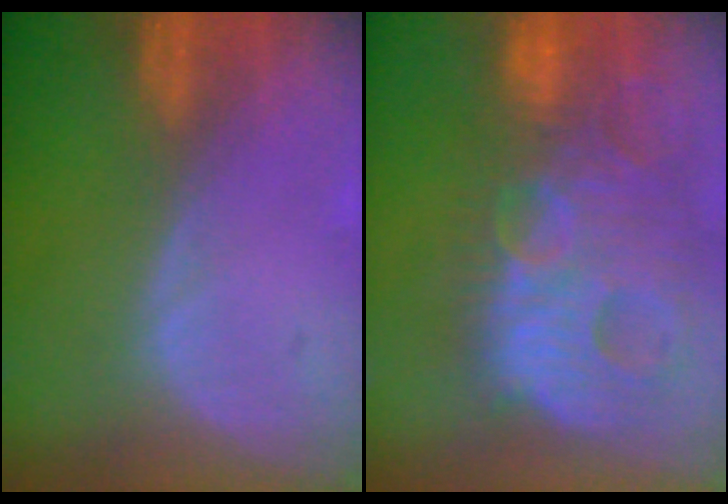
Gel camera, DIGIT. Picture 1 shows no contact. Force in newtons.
{"total": 14.6, "press": 12.6, "slide": 7.3}